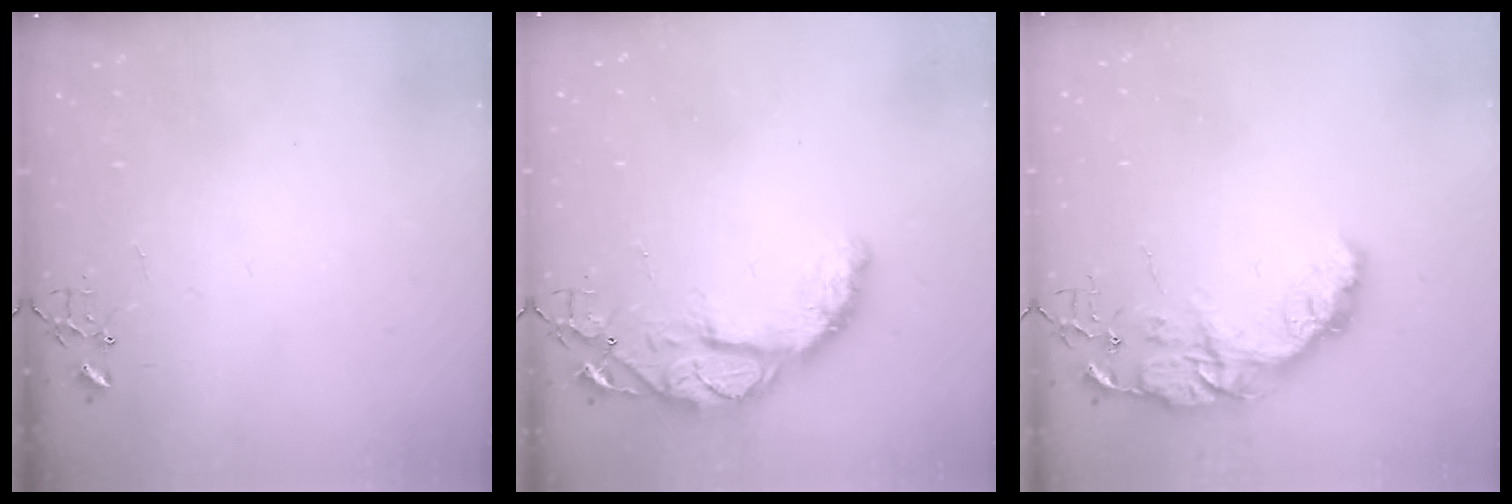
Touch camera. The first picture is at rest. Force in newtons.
{"total": 14.0, "press": 13.9, "slide": 1.2}
{"total": 14.8, "press": 14.8, "slide": 1.1}